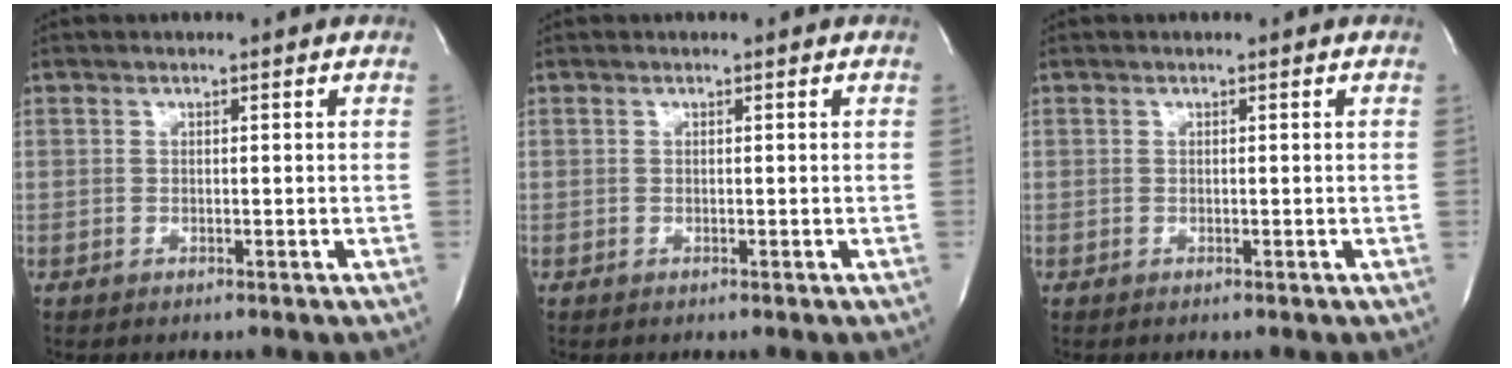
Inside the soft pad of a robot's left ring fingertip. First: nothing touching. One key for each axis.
{"total": 0.0}
{"total": 0.0}